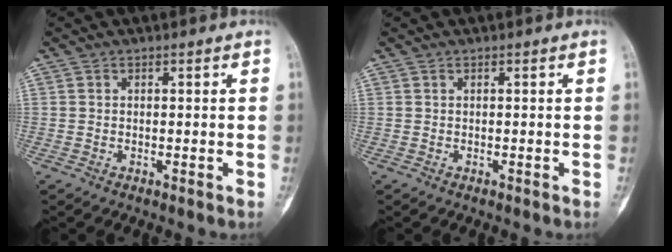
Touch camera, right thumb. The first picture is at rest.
{"total": 0.0}